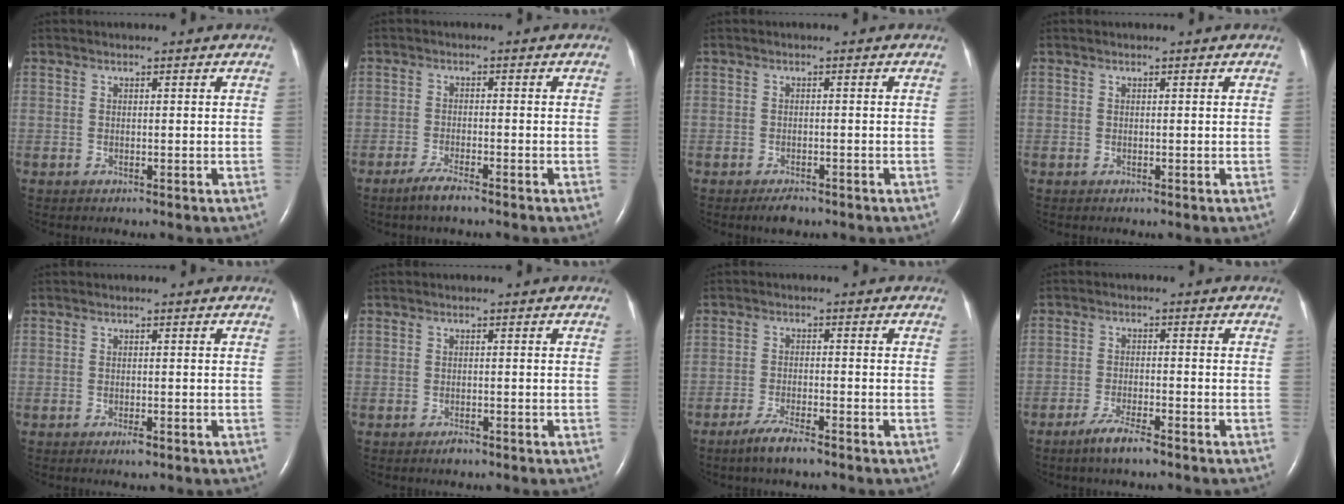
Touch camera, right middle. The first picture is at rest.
{"total": 3.2, "force": [-2.5, 0.2, 2.0], "torque": [-0.050, -0.006, -0.050]}
{"total": 2.2, "force": [-1.7, 0.8, 1.2], "torque": [-0.026, -0.003, -0.022]}
{"total": 0.0}
{"total": 1.1, "force": [-0.7, 0.2, 0.9], "torque": [-0.018, -0.002, -0.010]}
{"total": 1.2, "force": [-0.9, 0.4, 0.6], "torque": [-0.014, -0.001, -0.012]}
{"total": 4.3, "force": [-3.3, 0.4, 2.8], "torque": [-0.064, -0.008, -0.062]}
{"total": 4.5, "force": [-3.4, 0.4, 3.0], "torque": [-0.067, -0.008, -0.062]}